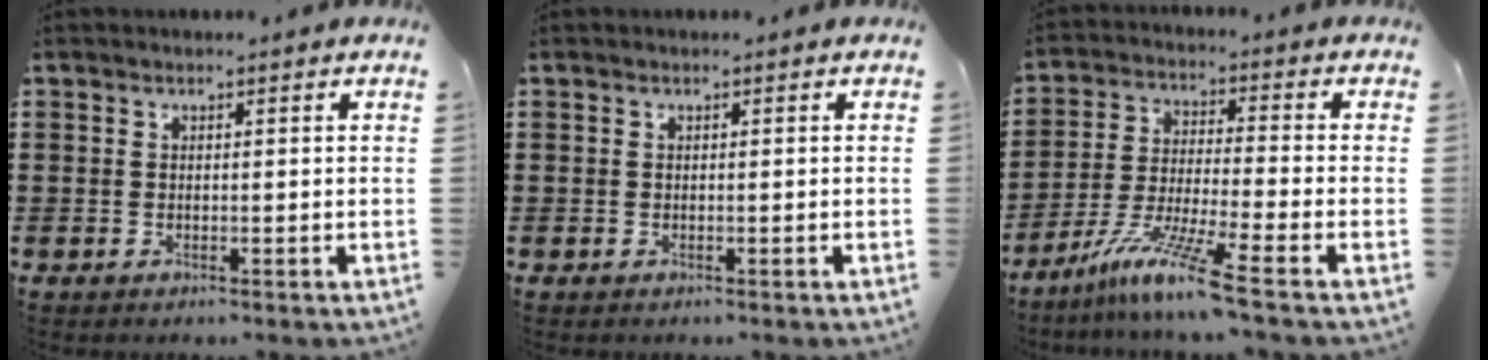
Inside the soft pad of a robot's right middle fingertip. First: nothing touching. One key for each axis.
{"total": 0.0}
{"total": 9.5, "fx": -7.2, "fy": -0.1, "fz": 6.3, "tx": -0.132, "ty": -0.012, "tz": -0.143}